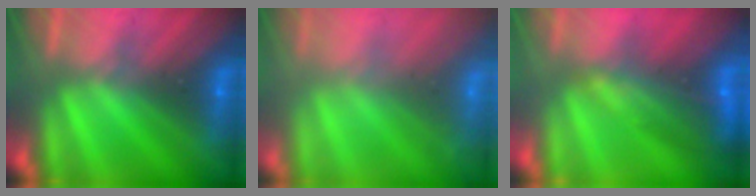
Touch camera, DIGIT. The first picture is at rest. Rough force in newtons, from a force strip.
{"total": 7.2}
{"total": 11.5}